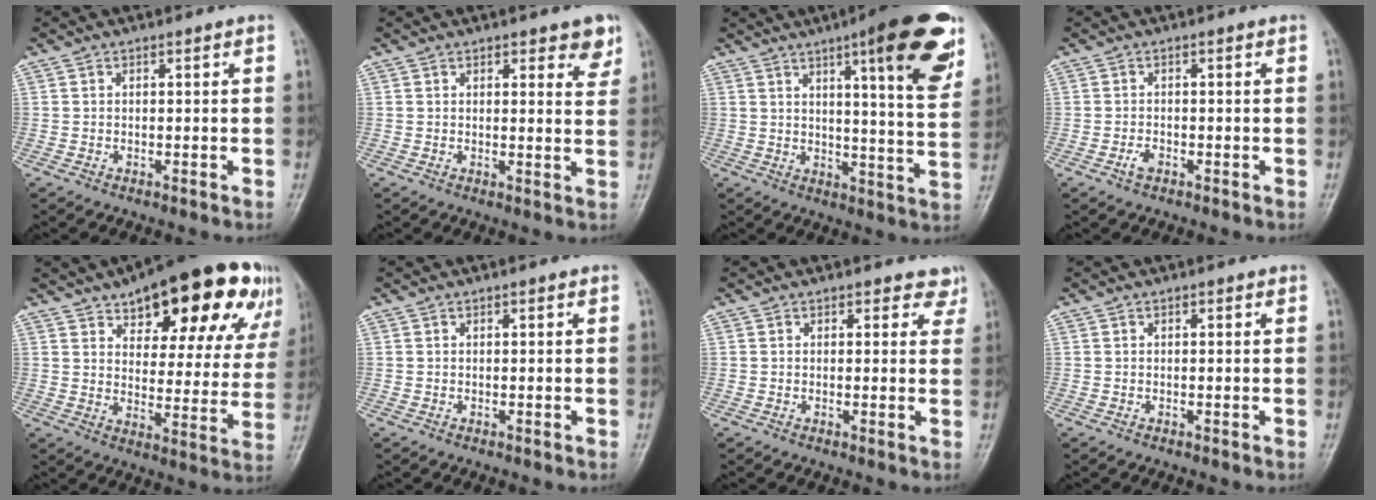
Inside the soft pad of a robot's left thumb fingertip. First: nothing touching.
{"total": 5.0, "force": [3.2, 2.1, 3.3], "torque": [-0.012, -0.017, 0.035]}
{"total": 17.5, "force": [9.1, 3.3, 14.6], "torque": [-0.162, -0.039, 0.119]}
{"total": 1.6, "force": [-0.9, 0.9, 1.0], "torque": [-0.022, 0.003, -0.018]}
{"total": 24.8, "force": [15.0, 10.1, 16.9], "torque": [-0.192, -0.028, 0.201]}
{"total": 0.6, "force": [0.4, 0.2, 0.5], "torque": [-0.007, -0.001, 0.004]}
{"total": 3.5, "force": [2.9, 1.9, 0.7], "torque": [0.028, -0.014, 0.020]}
{"total": 0.7, "force": [0.4, 0.3, 0.5], "torque": [-0.004, -0.001, 0.004]}